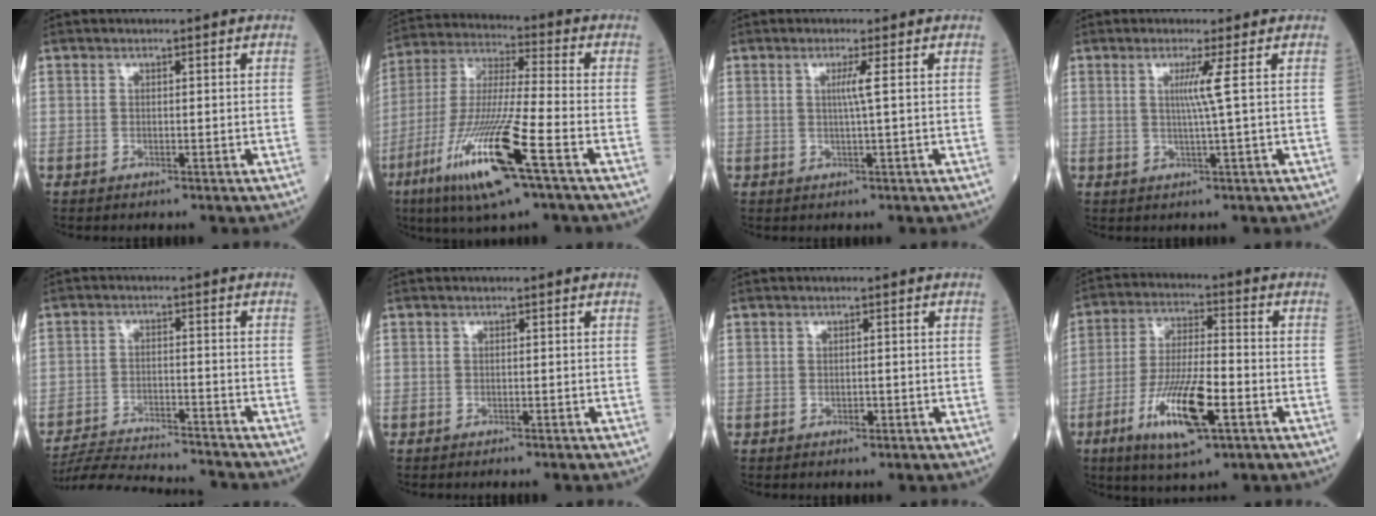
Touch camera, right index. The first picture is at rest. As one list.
[{"total": 17.4, "force": [-8.2, 0.6, 15.3], "torque": [-0.330, -0.034, -0.155]}, {"total": 2.1, "force": [0.4, -0.8, 2.0], "torque": [-0.040, -0.004, 0.008]}, {"total": 3.2, "force": [0.7, -1.4, 2.8], "torque": [-0.053, -0.006, 0.014]}, {"total": 13.3, "force": [-12.9, 0.0, 3.2], "torque": [-0.054, -0.006, -0.199]}, {"total": 1.5, "force": [-1.3, 0.0, 0.7], "torque": [-0.008, 0.002, -0.016]}, {"total": 0.7, "force": [-0.3, 0.4, 0.4], "torque": [-0.008, 0.000, -0.005]}, {"total": 12.6, "force": [-5.2, 2.5, 11.3], "torque": [-0.220, -0.016, -0.091]}]